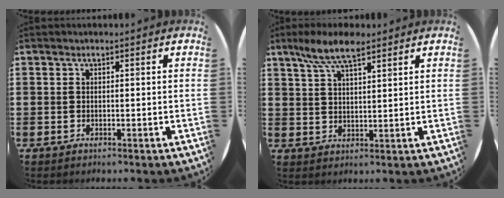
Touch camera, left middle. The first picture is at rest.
{"total": 7.0, "force": [5.1, 2.0, 4.3], "torque": [-0.097, -0.001, 0.093]}